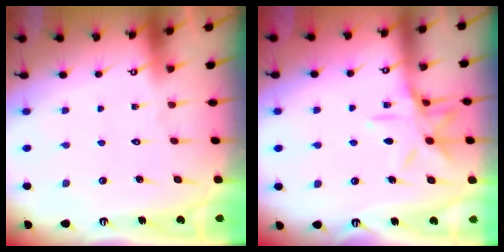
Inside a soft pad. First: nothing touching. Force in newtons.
{"total": 11.3, "press": 11.3, "slide": 0.8}